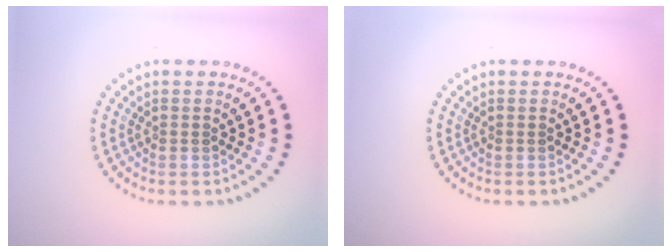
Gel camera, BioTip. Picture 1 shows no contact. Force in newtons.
{"total": 0.0}